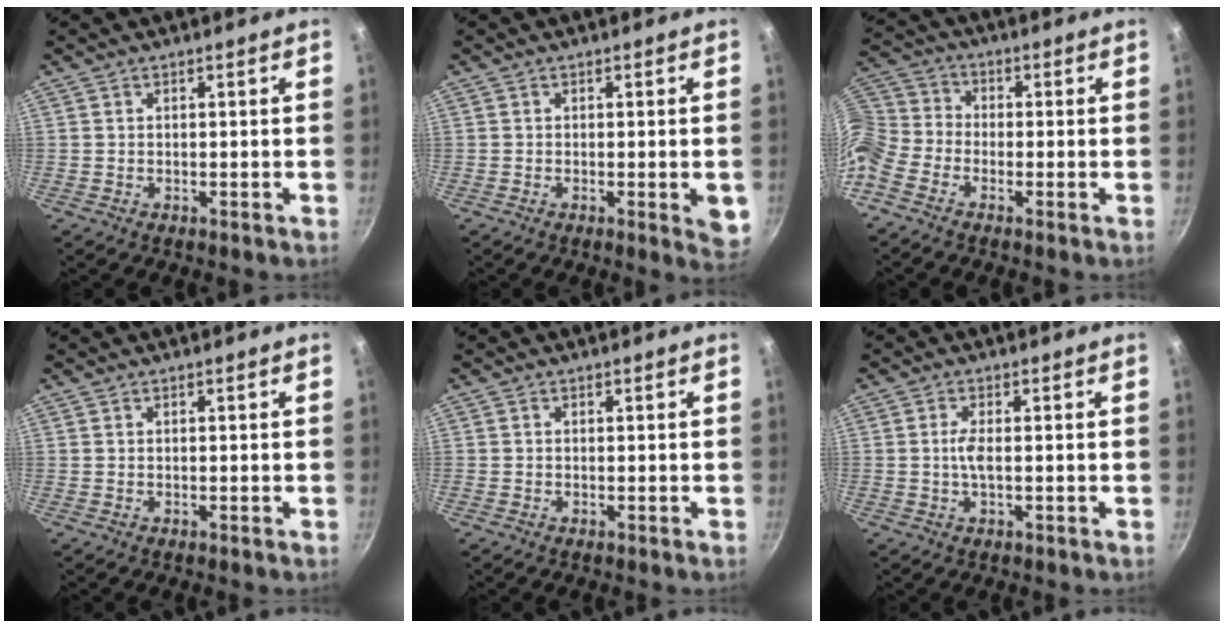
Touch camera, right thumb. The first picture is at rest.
{"total": 4.6, "force": [-0.8, 1.2, 4.3], "torque": [-0.046, -0.006, -0.011]}
{"total": 8.8, "force": [-4.4, 6.2, 4.4], "torque": [-0.094, 0.050, -0.119]}
{"total": 0.0}
{"total": 0.0}
{"total": 2.7, "force": [-0.2, 0.7, 2.6], "torque": [-0.061, 0.003, -0.007]}